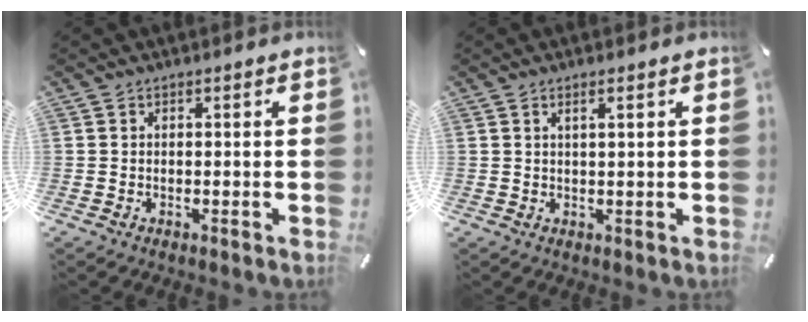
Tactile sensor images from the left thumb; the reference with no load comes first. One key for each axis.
{"total": 1.7, "fx": 0.7, "fy": 0.0, "fz": 1.6, "tx": -0.031, "ty": -0.002, "tz": 0.011}